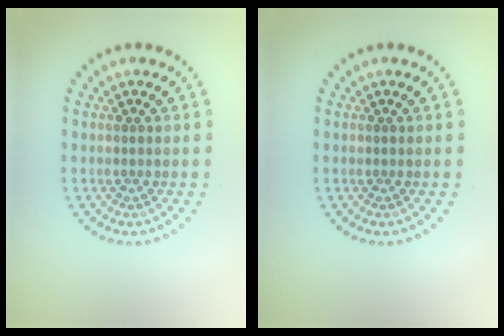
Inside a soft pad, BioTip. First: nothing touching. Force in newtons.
{"total": 0.0}